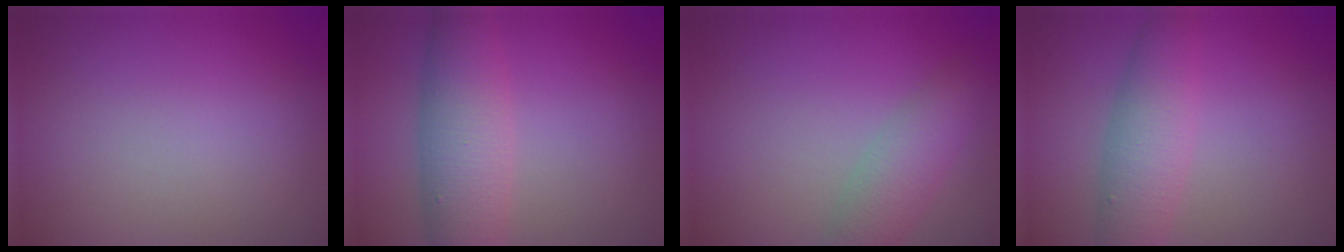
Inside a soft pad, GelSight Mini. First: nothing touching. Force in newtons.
{"total": 5.8, "press": 5.8, "slide": 0.1}
{"total": 3.6, "press": 3.6, "slide": 0.2}
{"total": 3.4, "press": 3.4, "slide": 0.3}